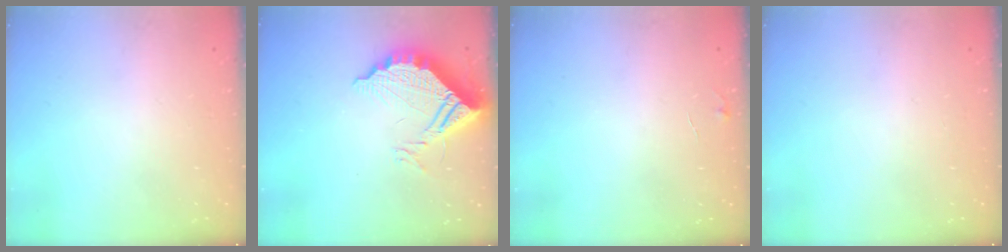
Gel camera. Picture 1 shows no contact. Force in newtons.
{"total": 13.6, "press": 13.6, "slide": 1.1}
{"total": 5.0, "press": 5.0, "slide": 0.4}
{"total": 0.0}